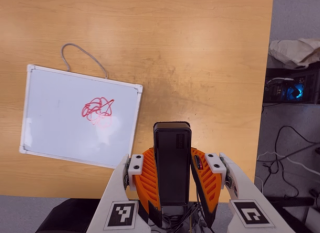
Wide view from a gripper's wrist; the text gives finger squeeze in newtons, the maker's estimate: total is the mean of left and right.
{"total": 4.2, "left": 2.9, "right": 5.5}